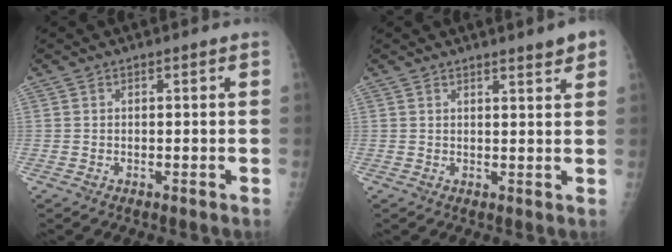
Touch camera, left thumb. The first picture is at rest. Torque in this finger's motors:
{"motor_torque": [-0.15, -0.25, 0.26, 0.13, -0.02]}